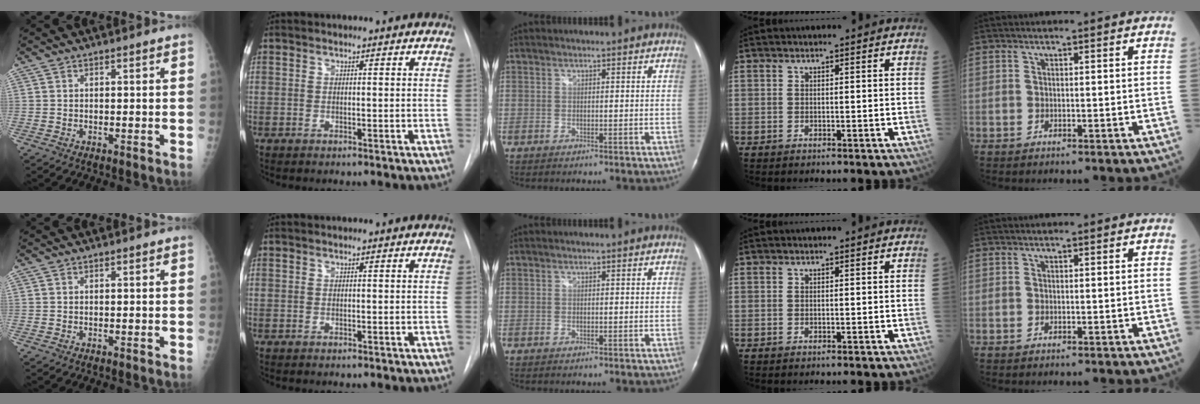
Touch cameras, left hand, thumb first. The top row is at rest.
{}